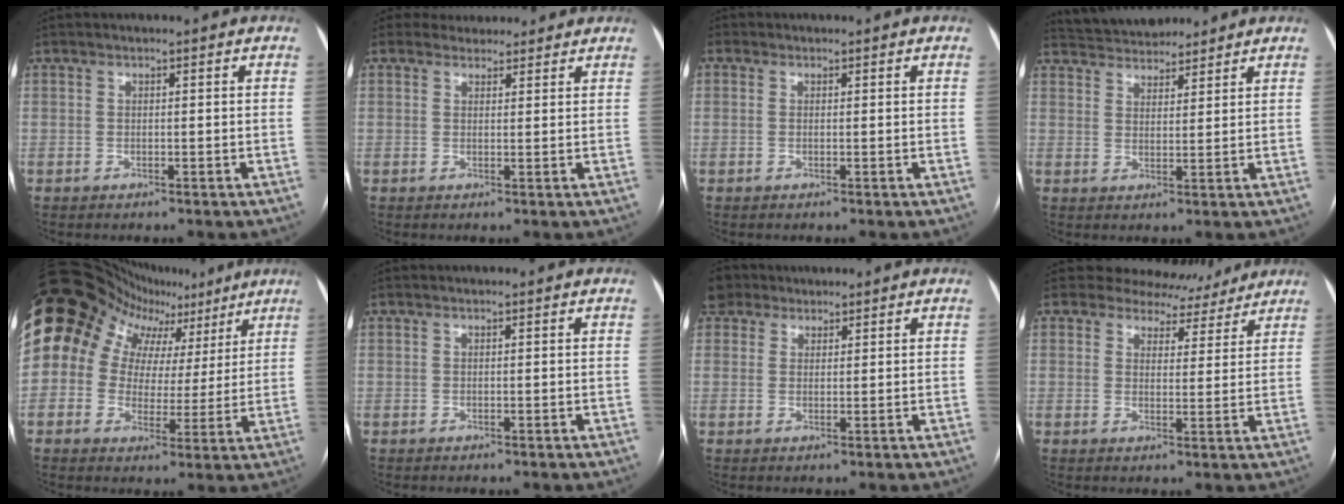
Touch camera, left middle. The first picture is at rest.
{"total": 6.4, "force": [5.7, 2.7, 0.5], "torque": [0.009, 0.023, 0.065]}
{"total": 0.7, "force": [-0.5, -0.4, -0.3], "torque": [-0.003, -0.010, -0.009]}
{"total": 8.8, "force": [8.2, 2.5, 1.7], "torque": [-0.028, 0.022, 0.131]}
{"total": 22.3, "force": [11.5, 16.1, 10.3], "torque": [-0.234, 0.094, 0.184]}
{"total": 0.0}
{"total": 3.4, "force": [3.0, 1.6, -0.5], "torque": [0.001, 0.014, 0.062]}
{"total": 8.7, "force": [7.9, 3.7, 0.0], "torque": [0.021, 0.002, 0.085]}